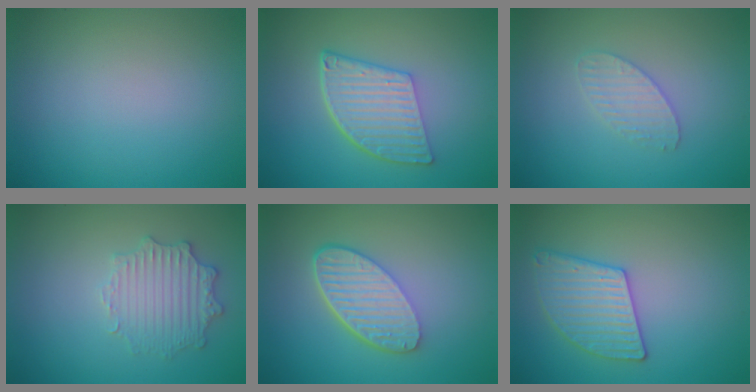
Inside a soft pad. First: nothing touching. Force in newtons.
{"total": 6.2, "press": 4.2, "slide": 4.5}
{"total": 2.0, "press": 2.0, "slide": 0.1}
{"total": 2.9, "press": 2.9, "slide": 0.1}
{"total": 5.9, "press": 4.2, "slide": 4.1}
{"total": 3.5, "press": 3.4, "slide": 0.8}